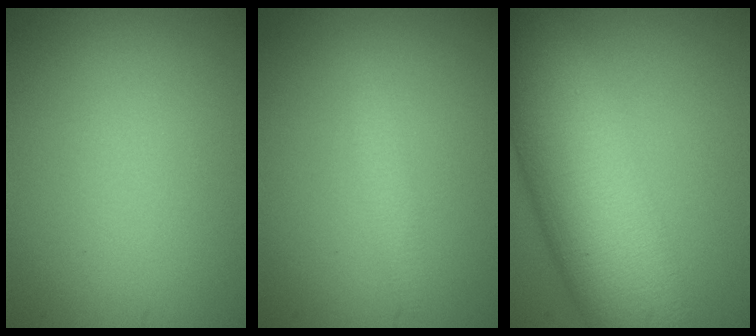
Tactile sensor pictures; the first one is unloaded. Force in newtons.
{"total": 1.4, "press": 1.4, "slide": 0.1}
{"total": 12.1, "press": 12.1, "slide": 0.4}